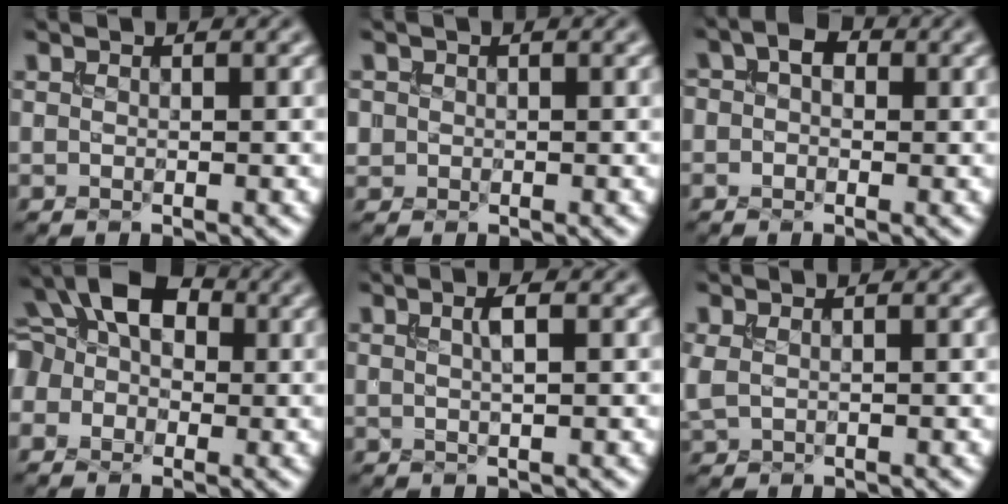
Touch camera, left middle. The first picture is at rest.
{"total": 0.8, "force": [-0.3, 0.8, -0.2], "torque": [0.011, -0.004, -0.004]}
{"total": 2.1, "force": [0.0, 1.6, 1.3], "torque": [-0.015, 0.007, -0.009]}
{"total": 9.7, "force": [1.3, 7.3, 6.2], "torque": [-0.105, 0.039, -0.010]}
{"total": 1.5, "force": [0.3, 0.3, 1.5], "torque": [-0.023, 0.004, 0.004]}
{"total": 0.9, "force": [0.1, 0.6, 0.7], "torque": [-0.020, 0.000, 0.008]}